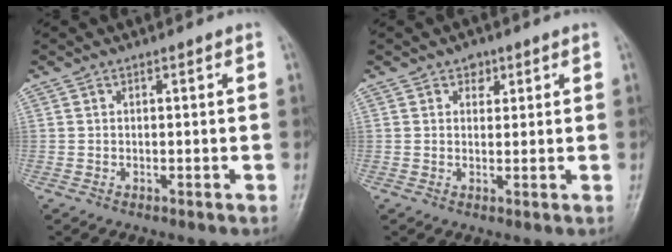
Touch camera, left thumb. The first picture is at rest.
{"total": 2.5, "force": [1.3, 1.9, 0.9], "torque": [0.005, -0.004, 0.014]}